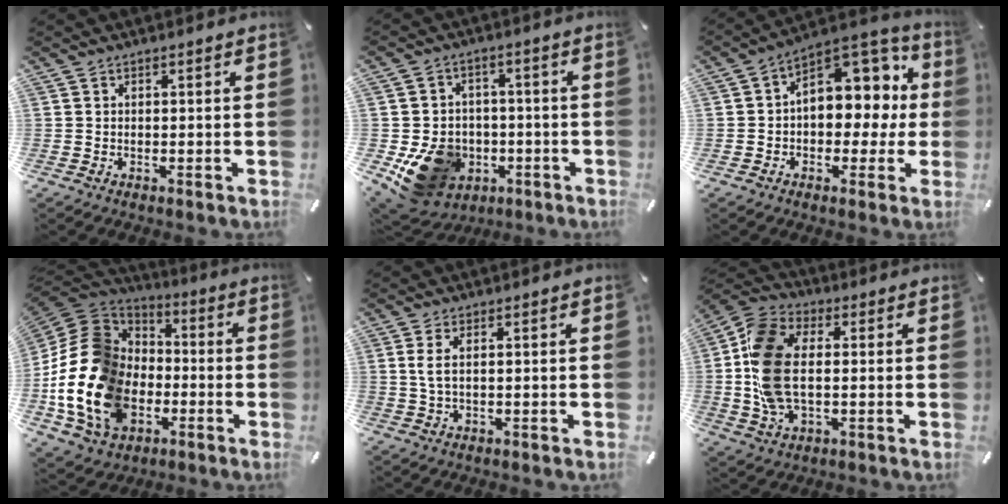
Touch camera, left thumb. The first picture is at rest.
{"total": 14.4, "force": [-4.5, 12.0, 6.6], "torque": [-0.129, 0.016, -0.069]}
{"total": 11.1, "force": [2.8, 8.5, 6.5], "torque": [-0.068, -0.029, 0.052]}
{"total": 20.8, "force": [-6.6, 16.0, 11.4], "torque": [-0.248, 0.026, -0.112]}
{"total": 3.0, "force": [0.7, 0.7, 2.9], "torque": [-0.066, -0.003, 0.009]}
{"total": 13.7, "force": [0.0, 8.3, 10.8], "torque": [-0.249, -0.001, 0.001]}